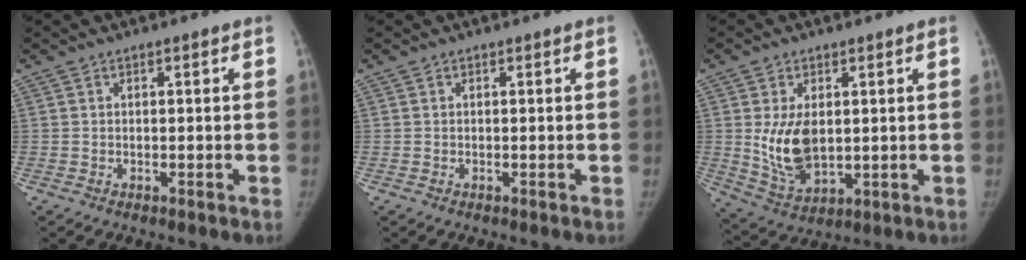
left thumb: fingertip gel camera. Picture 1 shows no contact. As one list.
[{"total": 0.0}, {"total": 10.0, "force": [1.0, 6.1, 7.9], "torque": [-0.135, -0.017, 0.037]}]